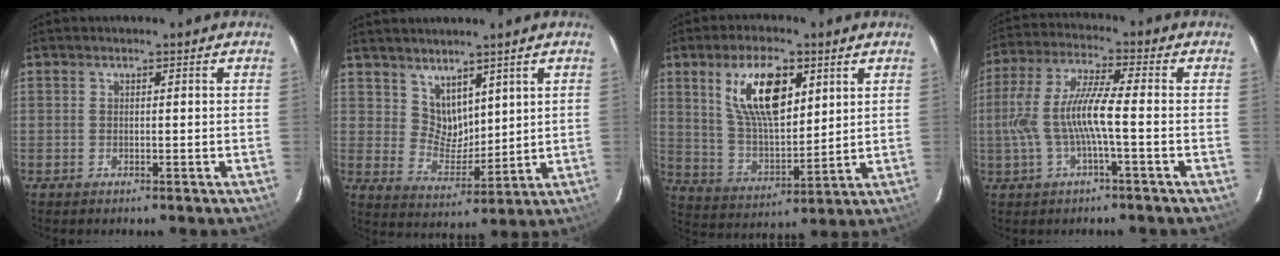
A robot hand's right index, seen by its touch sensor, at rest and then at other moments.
{"total": 6.8, "force": [4.9, 4.2, 2.2], "torque": [-0.030, -0.001, 0.103]}
{"total": 14.7, "force": [6.4, 6.4, 11.5], "torque": [-0.205, 0.011, 0.128]}
{"total": 10.4, "force": [-1.8, 1.2, 10.2], "torque": [-0.212, 0.005, -0.029]}